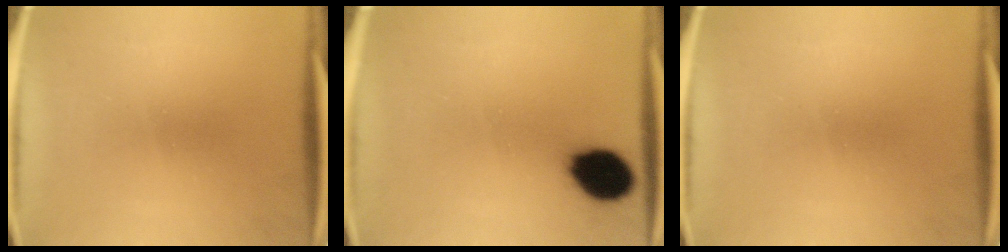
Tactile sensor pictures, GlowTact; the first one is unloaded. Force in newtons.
{"total": 11.8}
{"total": 0.0}